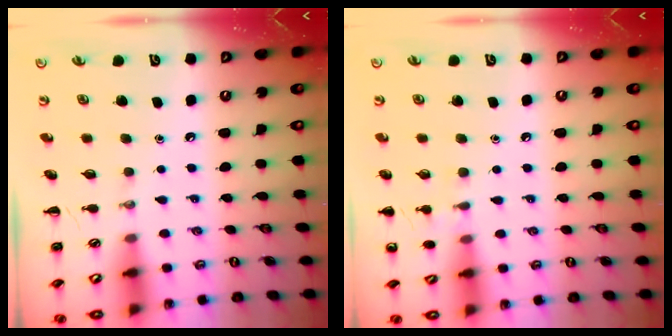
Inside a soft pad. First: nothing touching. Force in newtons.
{"total": 5.9, "press": 5.7, "slide": 1.7}